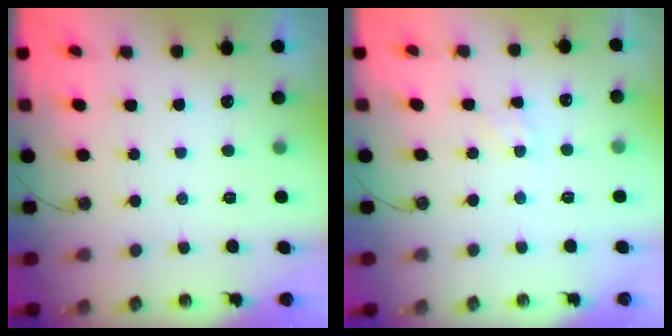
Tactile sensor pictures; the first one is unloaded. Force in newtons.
{"total": 4.8, "press": 4.7, "slide": 0.7}